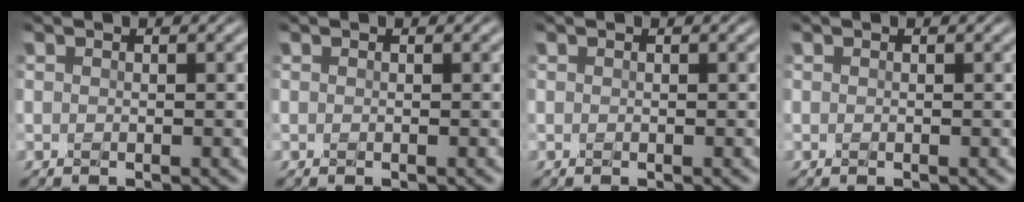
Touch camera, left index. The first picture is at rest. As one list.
[{"total": 0.0}, {"total": 0.0}, {"total": 0.0}]